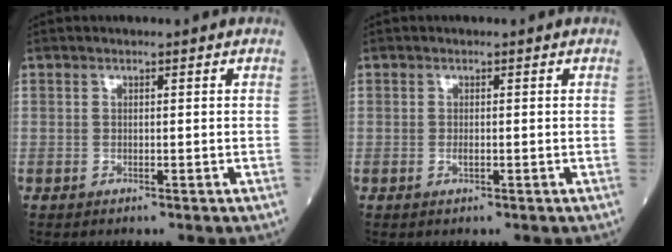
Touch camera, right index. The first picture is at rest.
{"total": 0.7, "force": [-0.2, 0.2, 0.6], "torque": [-0.012, 0.000, -0.002]}